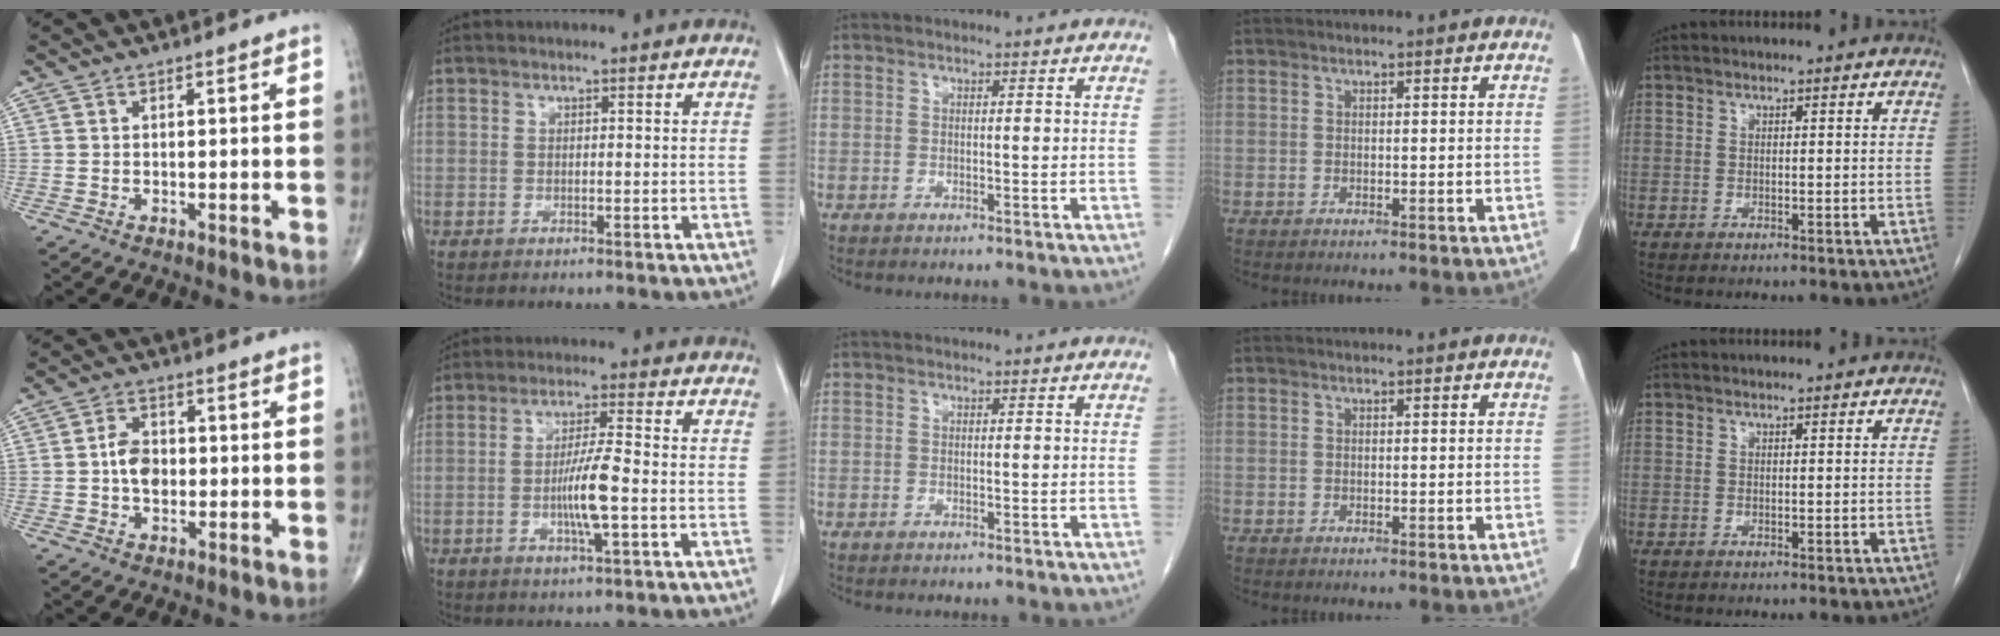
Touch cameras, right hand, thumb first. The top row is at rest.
{"thumb": {"total": 5.6, "force": [-0.3, 4.0, 4.0], "torque": [-0.059, 0.011, -0.009]}, "index": {"total": 7.1, "force": [-1.5, 0.6, 6.9], "torque": [-0.132, -0.002, -0.029]}}